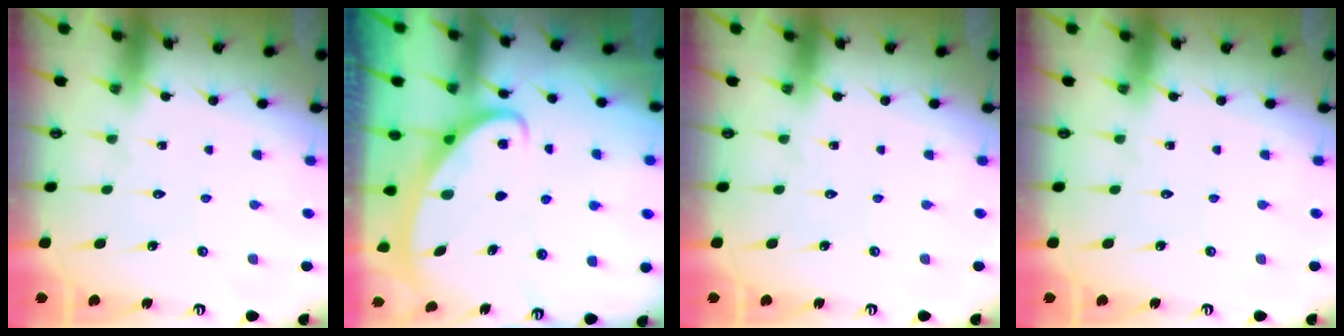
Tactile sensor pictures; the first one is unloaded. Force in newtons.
{"total": 2.5, "press": 2.5, "slide": 0.3}
{"total": 0.0}
{"total": 0.0}